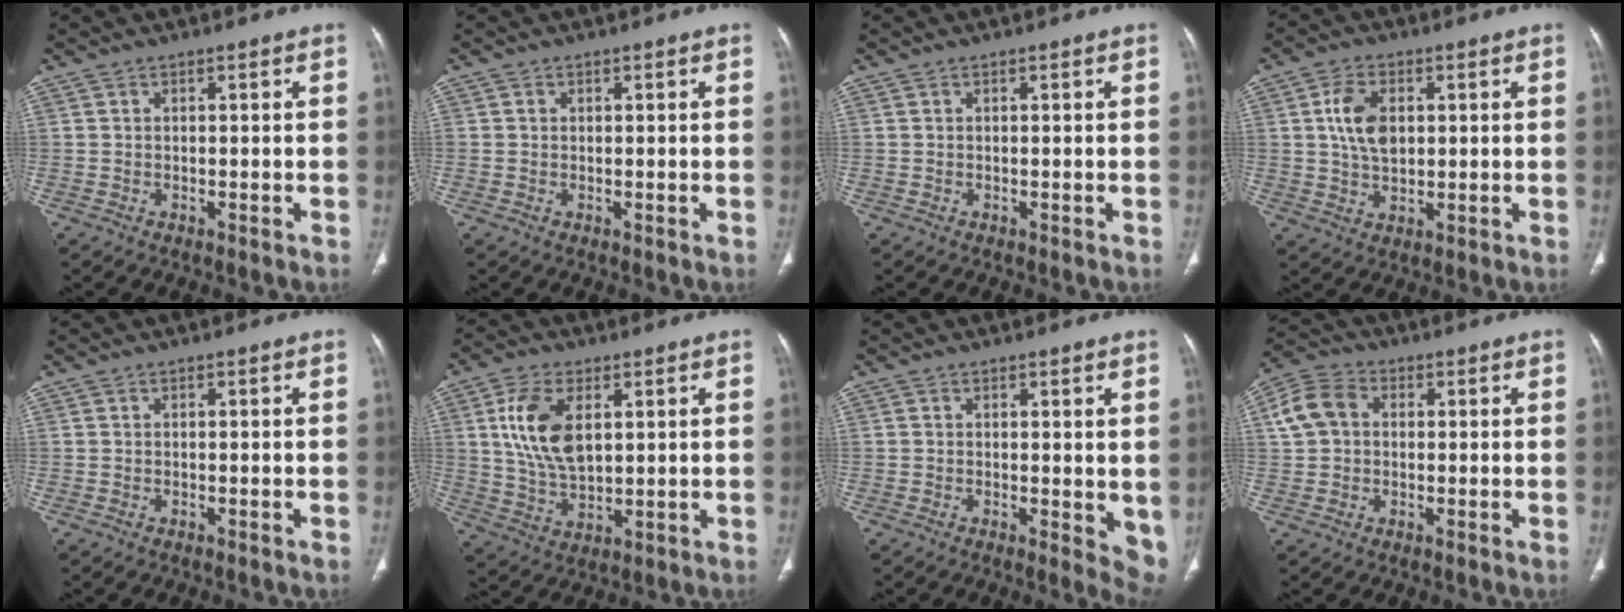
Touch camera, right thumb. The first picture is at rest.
{"total": 0.6, "force": [0.1, 0.6, 0.2], "torque": [0.003, 0.001, 0.002]}
{"total": 0.0}
{"total": 7.8, "force": [1.5, 5.0, 5.7], "torque": [-0.096, -0.005, 0.029]}
{"total": 0.0}
{"total": 11.9, "force": [3.3, 6.7, 9.2], "torque": [-0.170, -0.012, 0.067]}
{"total": 5.7, "force": [0.4, 2.5, 5.1], "torque": [-0.051, -0.015, 0.006]}
{"total": 7.6, "force": [1.2, 6.0, 4.5], "torque": [-0.088, 0.020, 0.015]}